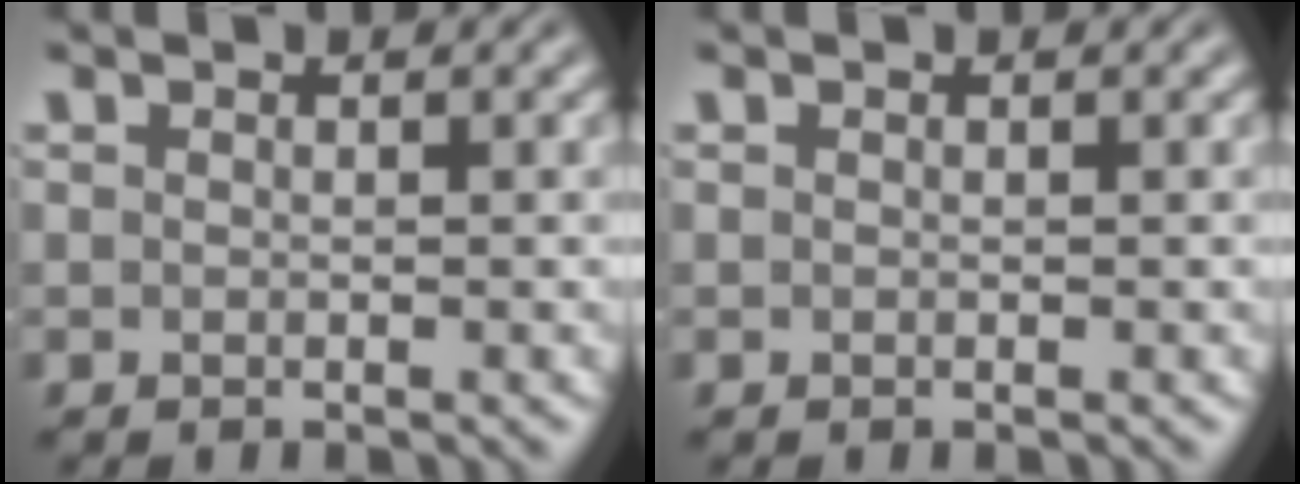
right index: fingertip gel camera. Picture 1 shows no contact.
{"total": 0.0}